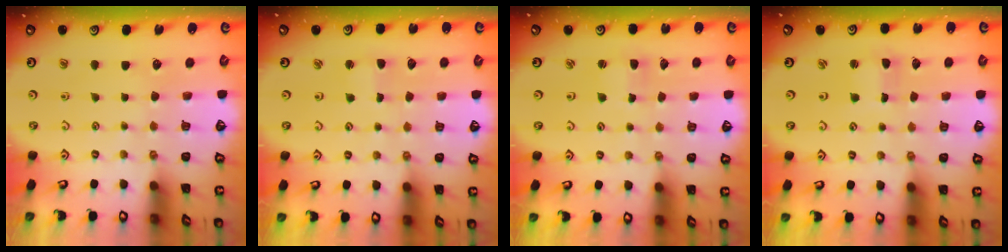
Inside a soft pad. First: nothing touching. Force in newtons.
{"total": 2.1, "press": 2.1, "slide": 0.4}
{"total": 2.5, "press": 2.5, "slide": 0.1}
{"total": 0.8, "press": 0.8, "slide": 0.2}